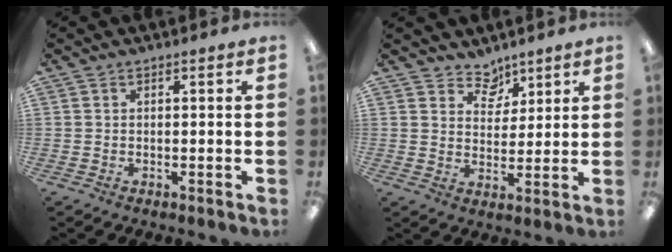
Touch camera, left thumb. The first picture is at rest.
{"total": 6.3, "force": [5.0, 3.8, 0.5], "torque": [-0.003, -0.036, 0.091]}